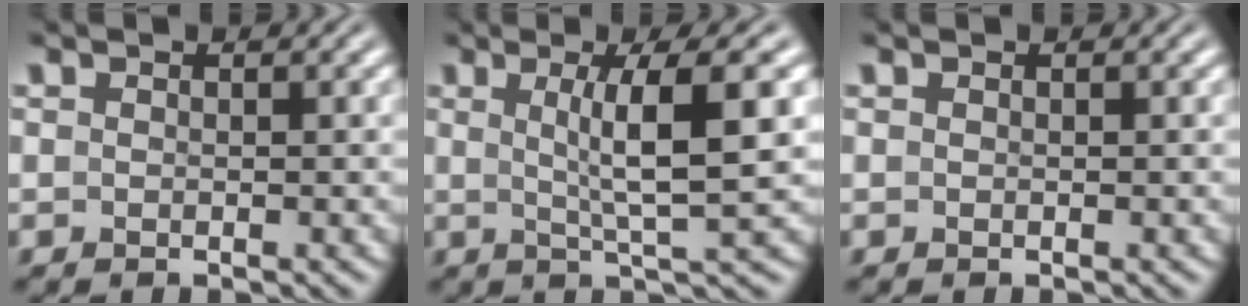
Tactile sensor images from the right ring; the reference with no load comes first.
{"total": 5.1, "force": [0.9, -0.2, 5.0], "torque": [-0.074, -0.003, 0.022]}
{"total": 0.0}